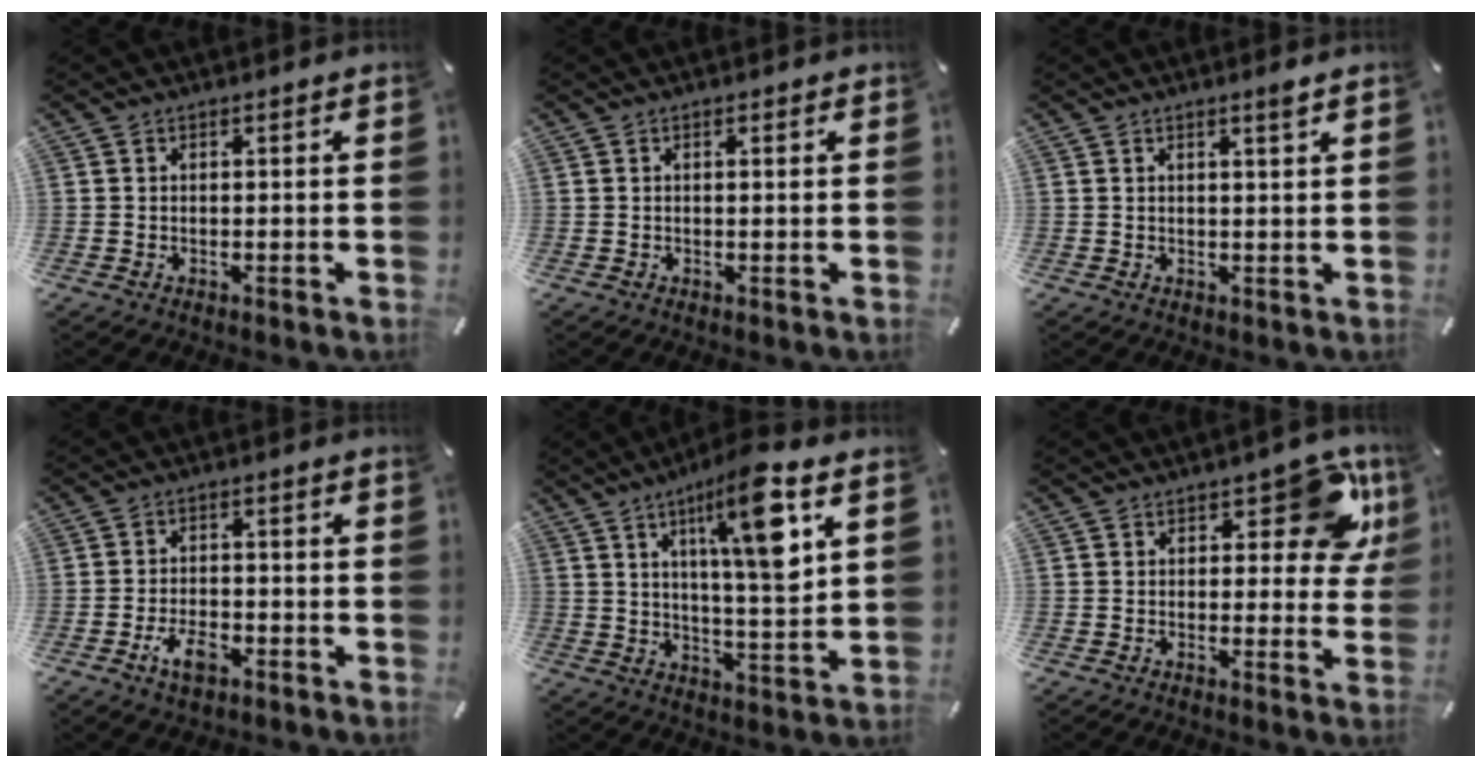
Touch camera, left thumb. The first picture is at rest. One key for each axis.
{"total": 0.6, "fx": 0.2, "fy": 0.1, "fz": 0.6, "tx": -0.011, "ty": 0.001, "tz": 0.003}
{"total": 2.0, "fx": 1.4, "fy": -0.1, "fz": 1.5, "tx": -0.031, "ty": -0.003, "tz": 0.024}
{"total": 5.9, "fx": -3.1, "fy": 3.0, "fz": 4.0, "tx": -0.088, "ty": 0.011, "tz": -0.060}
{"total": 14.8, "fx": 7.3, "fy": 3.1, "fz": 12.6, "tx": -0.203, "ty": -0.026, "tz": 0.111}
{"total": 12.0, "fx": 6.4, "fy": 5.6, "fz": 8.5, "tx": -0.084, "ty": -0.035, "tz": 0.103}